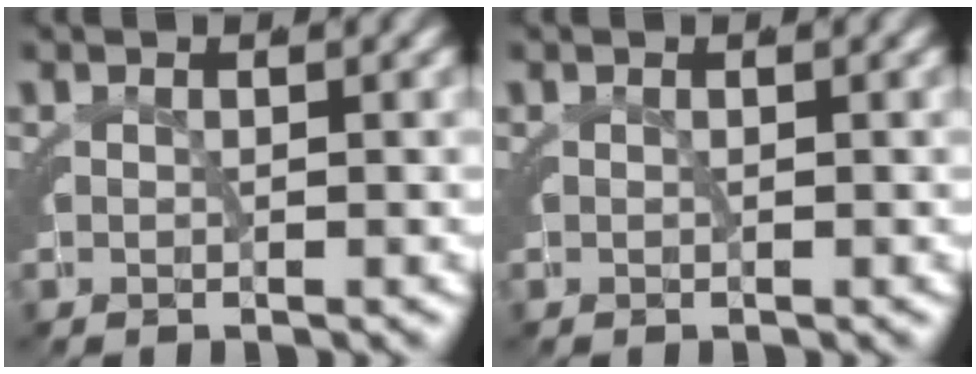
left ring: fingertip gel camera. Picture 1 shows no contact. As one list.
[{"total": 0.0}]